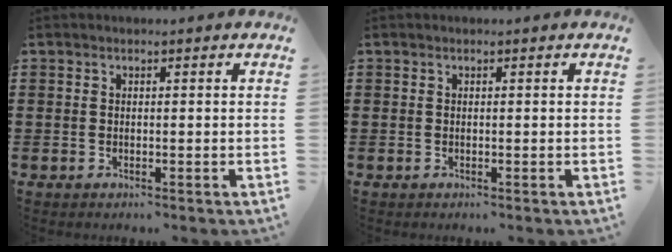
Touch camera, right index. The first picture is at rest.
{"total": 0.0}